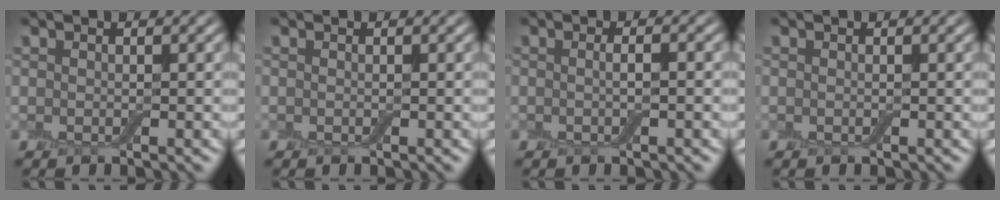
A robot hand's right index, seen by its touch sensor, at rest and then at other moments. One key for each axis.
{"total": 0.0}
{"total": 1.4, "fx": 0.1, "fy": 0.4, "fz": 1.4, "tx": -0.013, "ty": -0.007, "tz": -0.004}
{"total": 0.0}